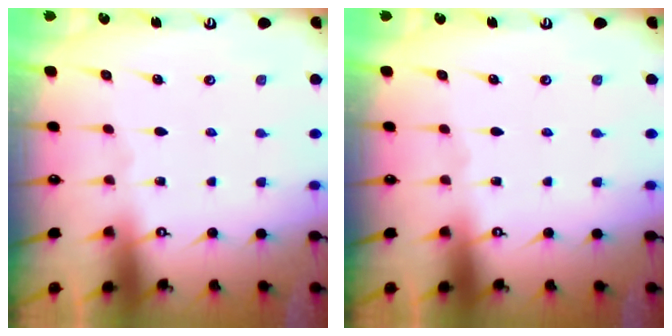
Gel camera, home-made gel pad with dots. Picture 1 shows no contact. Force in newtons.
{"total": 0.0}